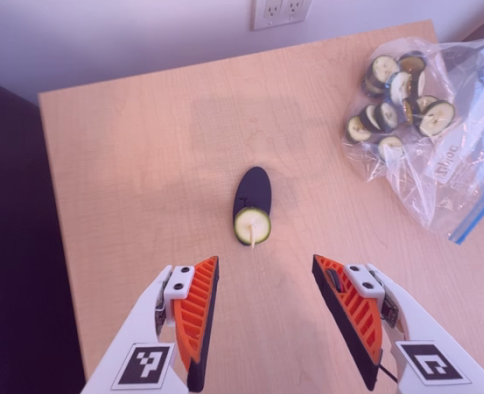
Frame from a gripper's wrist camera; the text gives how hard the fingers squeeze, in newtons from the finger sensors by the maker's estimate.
{"total": 0.0}